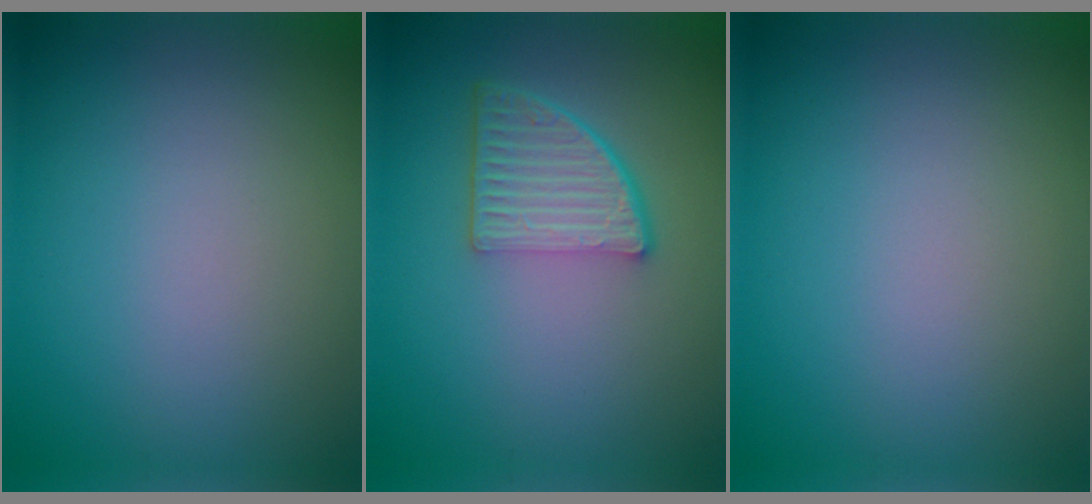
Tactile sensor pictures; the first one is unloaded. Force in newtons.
{"total": 4.8, "press": 3.4, "slide": 3.4}
{"total": 0.0}